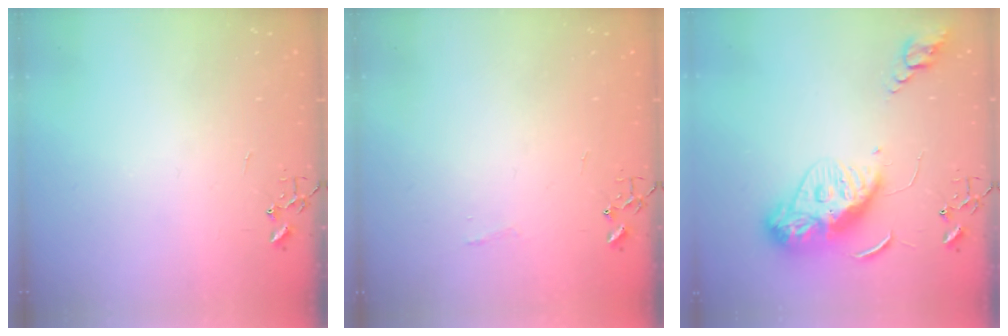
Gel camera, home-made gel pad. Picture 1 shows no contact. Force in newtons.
{"total": 3.7, "press": 3.7, "slide": 0.4}
{"total": 12.9, "press": 12.9, "slide": 1.2}